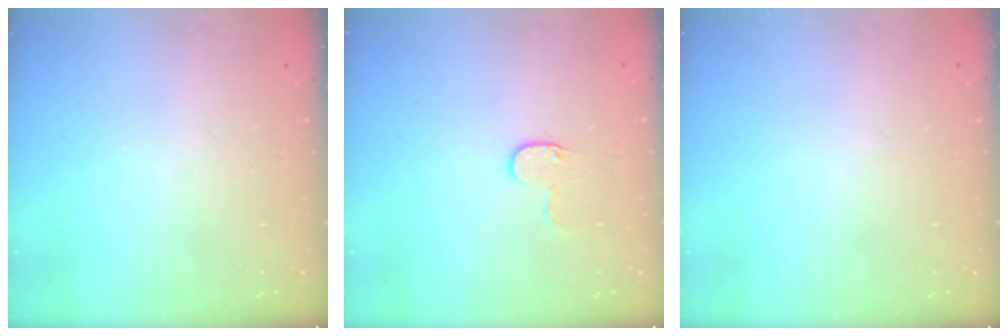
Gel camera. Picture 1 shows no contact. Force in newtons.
{"total": 5.1, "press": 5.1, "slide": 0.5}
{"total": 0.0}